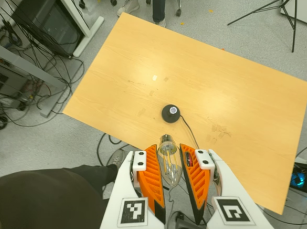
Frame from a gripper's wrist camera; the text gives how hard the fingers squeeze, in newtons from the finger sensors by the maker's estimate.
{"total": 14.5, "left": 15.7, "right": 13.2}